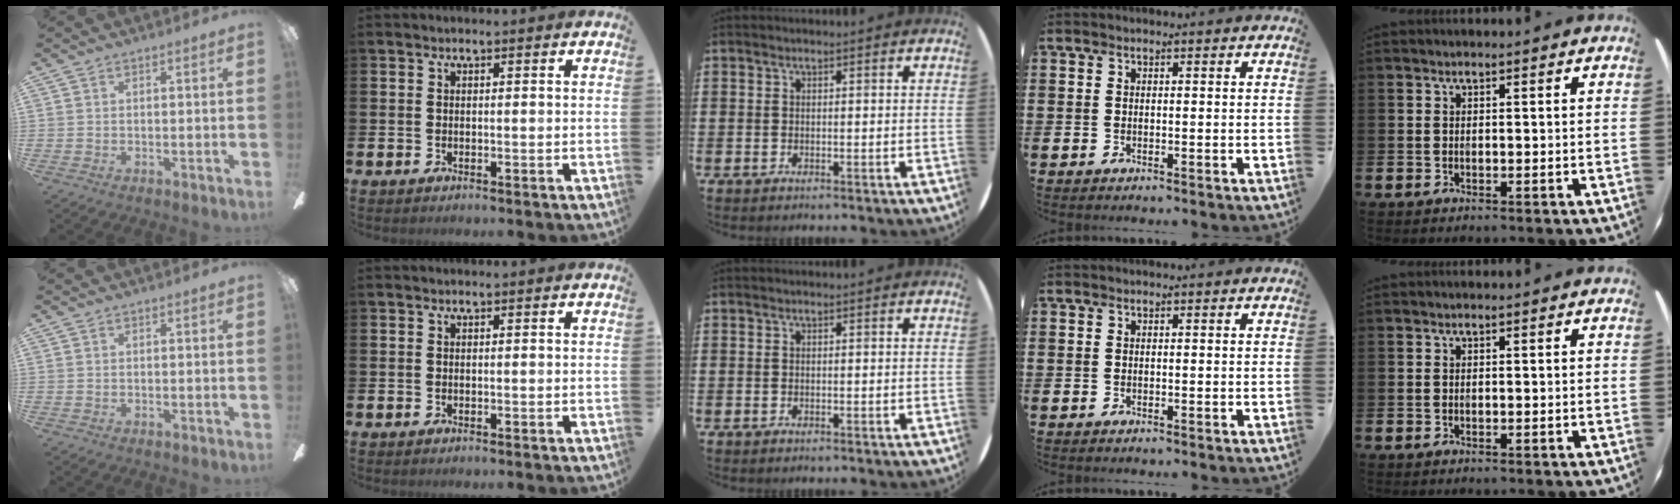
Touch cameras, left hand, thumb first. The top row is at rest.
{}